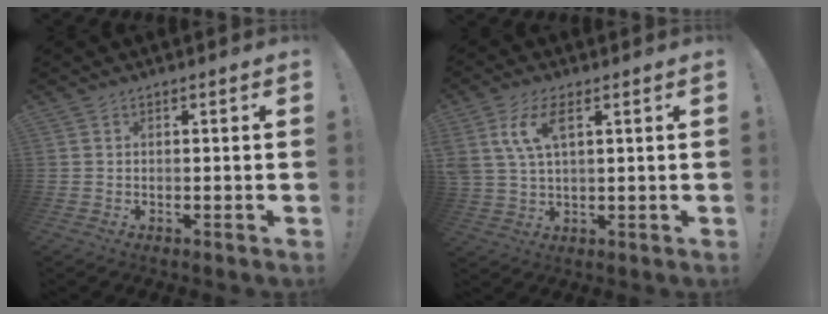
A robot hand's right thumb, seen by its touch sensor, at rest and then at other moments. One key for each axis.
{"total": 9.0, "fx": 3.6, "fy": 4.2, "fz": 7.1, "tx": -0.151, "ty": -0.005, "tz": 0.064}